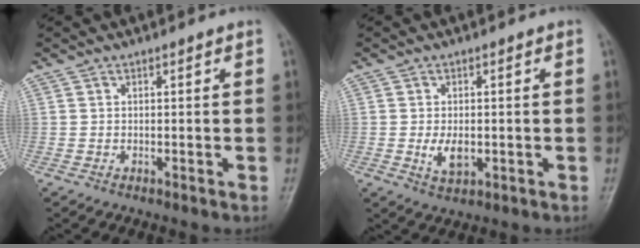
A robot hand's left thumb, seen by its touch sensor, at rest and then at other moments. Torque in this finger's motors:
{"motor_torque": [0.13, 0.22, 0.40, 0.04, 0.01]}